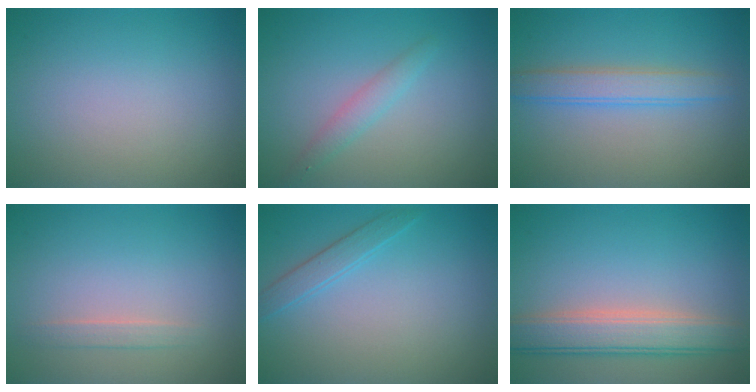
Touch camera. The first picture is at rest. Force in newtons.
{"total": 1.7, "press": 1.7, "slide": 0.0}
{"total": 3.0, "press": 2.9, "slide": 0.2}
{"total": 1.1, "press": 1.1, "slide": 0.2}
{"total": 1.6, "press": 1.6, "slide": 0.1}
{"total": 5.0, "press": 5.0, "slide": 0.5}